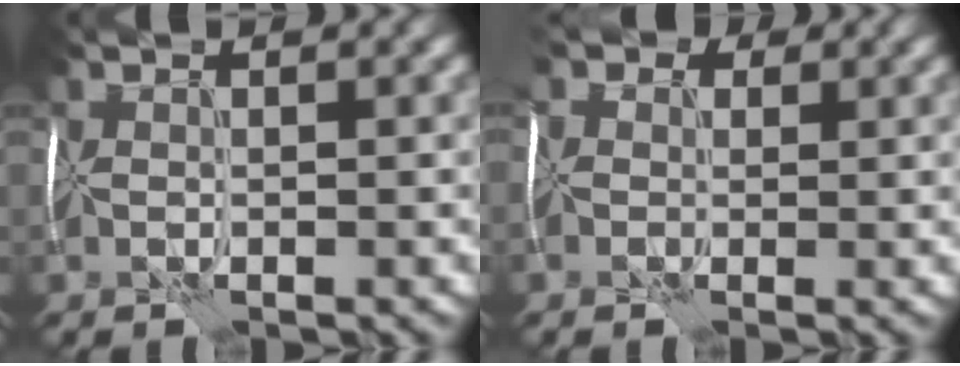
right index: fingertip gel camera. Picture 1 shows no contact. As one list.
[{"total": 4.0, "force": [1.2, 3.1, 2.3], "torque": [-0.057, 0.021, -0.005]}]